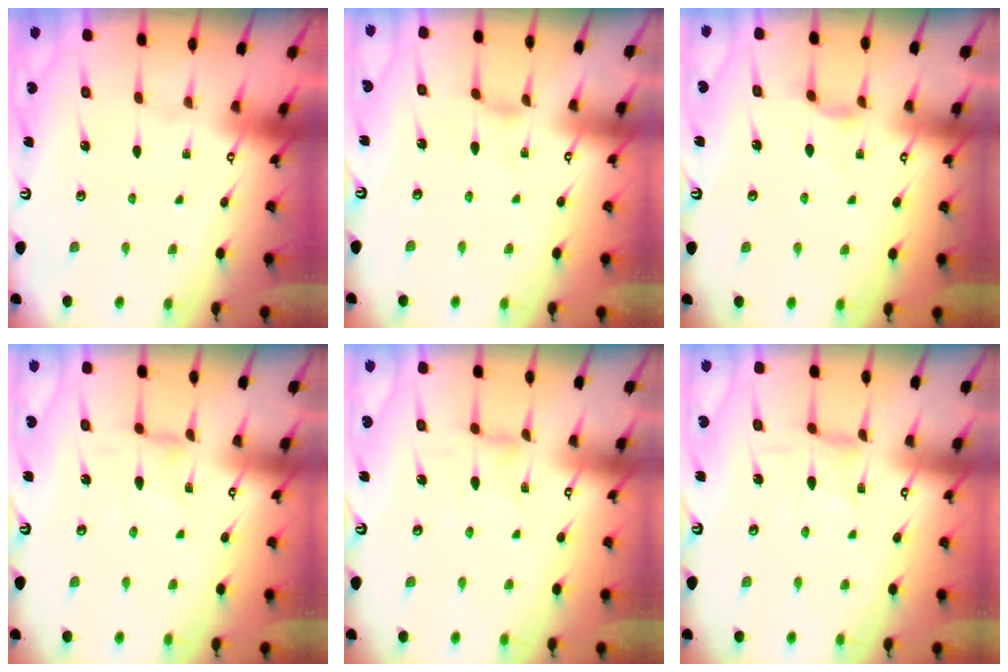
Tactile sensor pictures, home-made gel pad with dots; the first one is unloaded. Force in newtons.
{"total": 0.0}
{"total": 2.0, "press": 2.0, "slide": 0.3}
{"total": 0.0}
{"total": 1.6, "press": 1.5, "slide": 0.3}
{"total": 0.0}